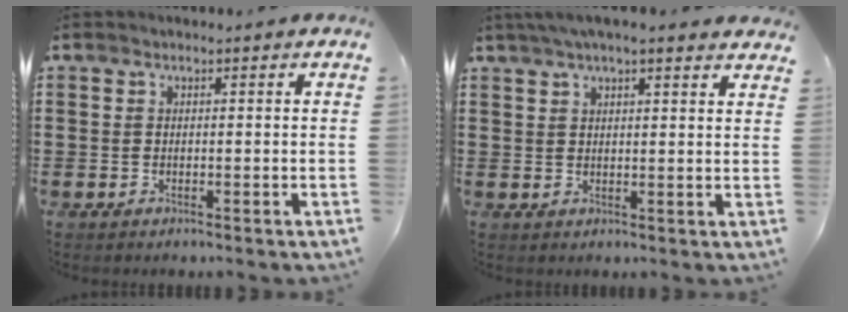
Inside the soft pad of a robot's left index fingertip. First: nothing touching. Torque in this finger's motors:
{"motor_torque": [2.14, 0.00, 0.84, 0.09]}